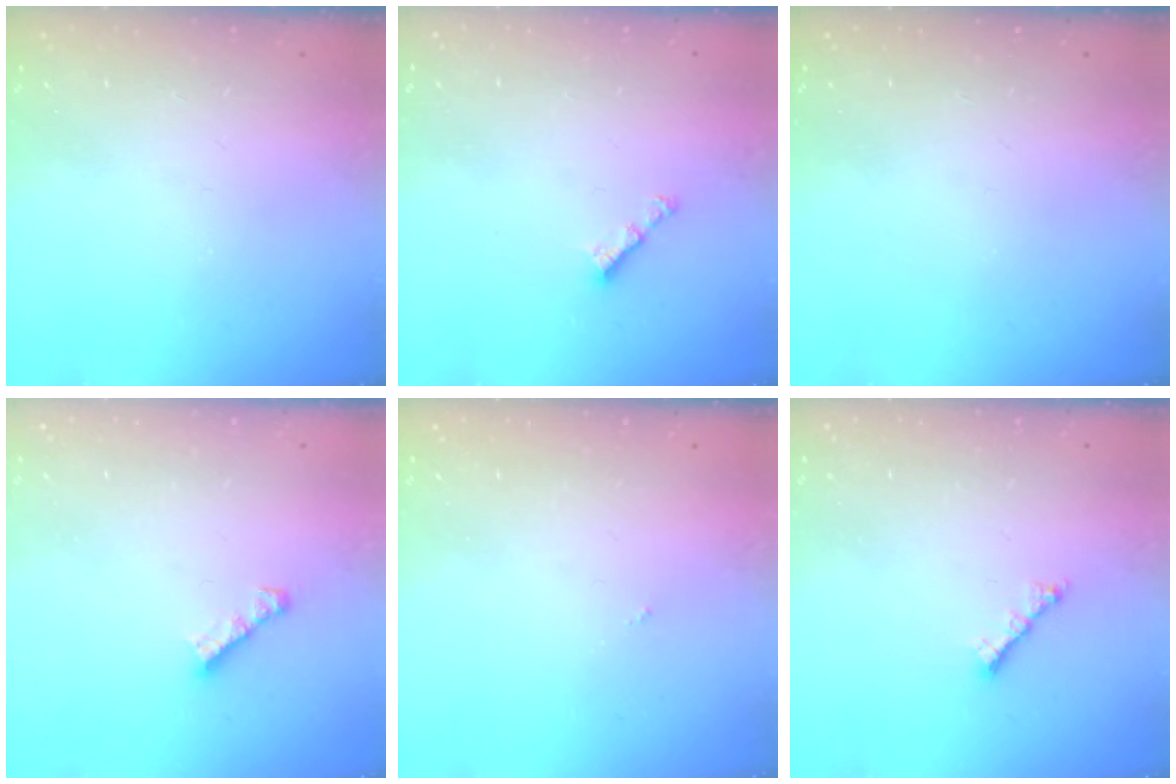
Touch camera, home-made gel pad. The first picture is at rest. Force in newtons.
{"total": 3.0, "press": 2.9, "slide": 0.5}
{"total": 0.0}
{"total": 3.0, "press": 3.0, "slide": 0.3}
{"total": 0.0}
{"total": 1.8, "press": 1.7, "slide": 0.6}